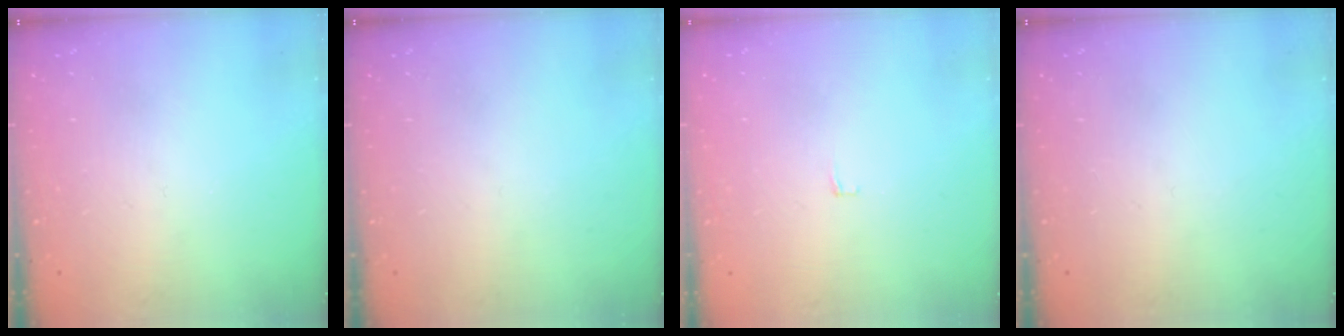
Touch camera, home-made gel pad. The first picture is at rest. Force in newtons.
{"total": 0.0}
{"total": 2.4, "press": 2.4, "slide": 0.2}
{"total": 0.0}